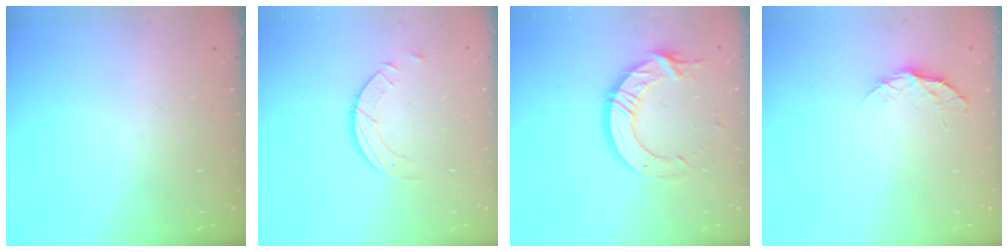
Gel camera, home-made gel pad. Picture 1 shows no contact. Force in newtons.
{"total": 3.4, "press": 3.4, "slide": 0.3}
{"total": 13.5, "press": 13.5, "slide": 1.4}
{"total": 8.1, "press": 8.1, "slide": 0.7}